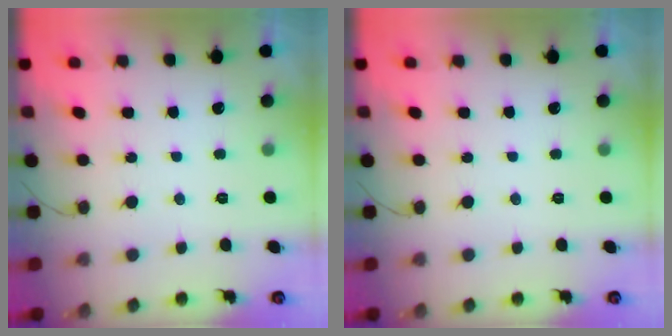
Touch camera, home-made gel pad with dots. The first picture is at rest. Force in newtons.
{"total": 0.0}